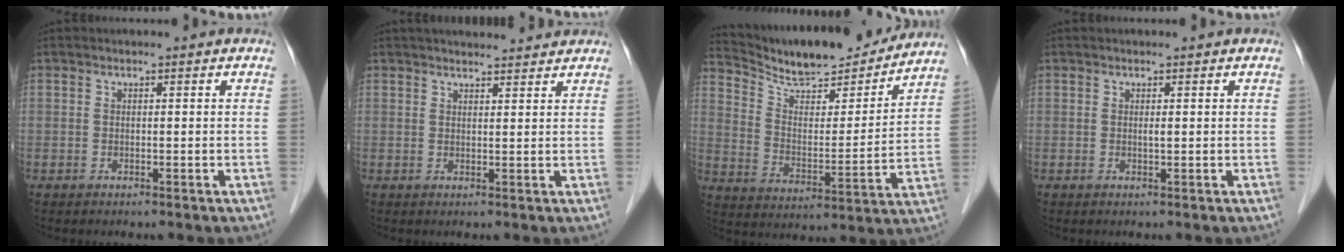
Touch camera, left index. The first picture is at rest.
{"total": 8.8, "force": [8.2, 1.4, 3.0], "torque": [-0.039, 0.024, 0.101]}
{"total": 18.8, "force": [17.5, 2.8, 6.2], "torque": [-0.108, -0.015, 0.271]}
{"total": 0.5, "force": [0.2, 0.0, 0.5], "torque": [-0.011, 0.000, 0.002]}